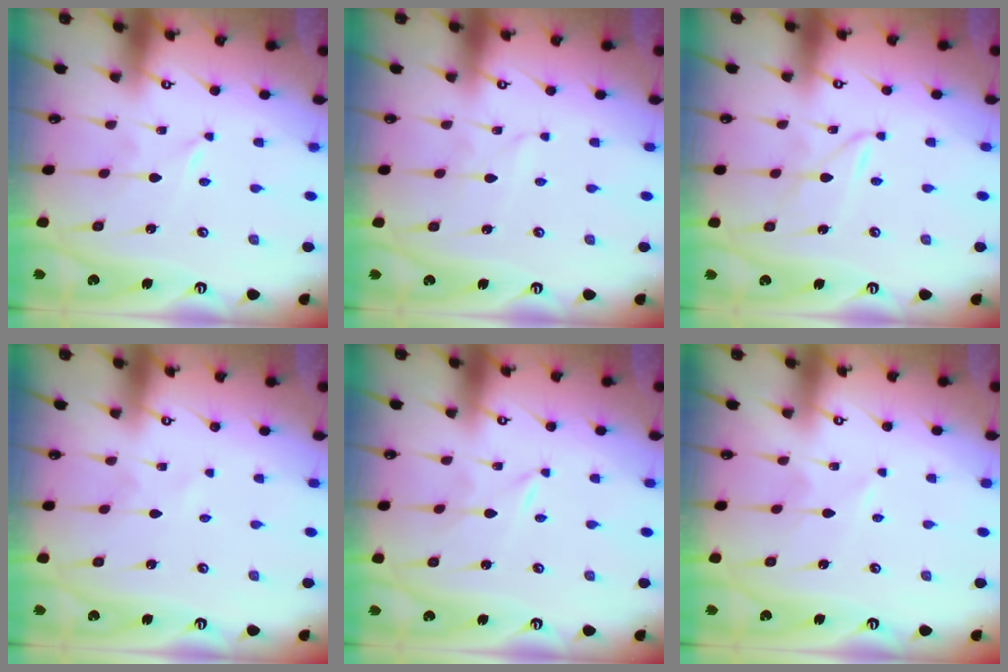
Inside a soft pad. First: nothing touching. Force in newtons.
{"total": 1.2, "press": 1.2, "slide": 0.1}
{"total": 2.9, "press": 2.9, "slide": 0.3}
{"total": 0.6, "press": 0.6, "slide": 0.1}
{"total": 0.0}
{"total": 2.2, "press": 2.2, "slide": 0.3}